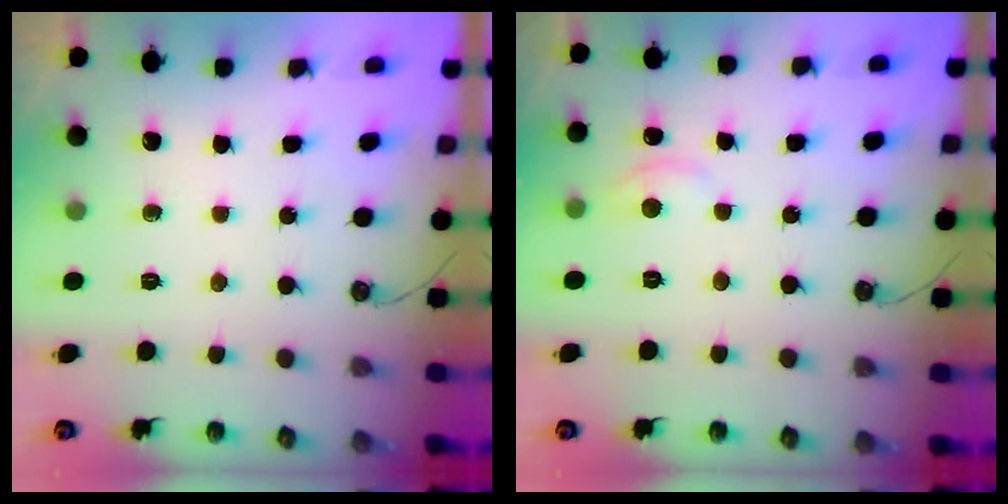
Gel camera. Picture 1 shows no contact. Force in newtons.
{"total": 2.7, "press": 2.6, "slide": 0.5}